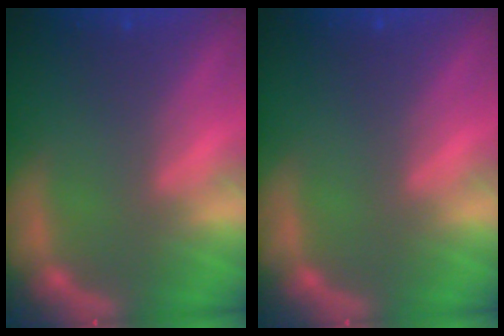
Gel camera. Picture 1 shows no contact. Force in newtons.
{"total": 0.0}